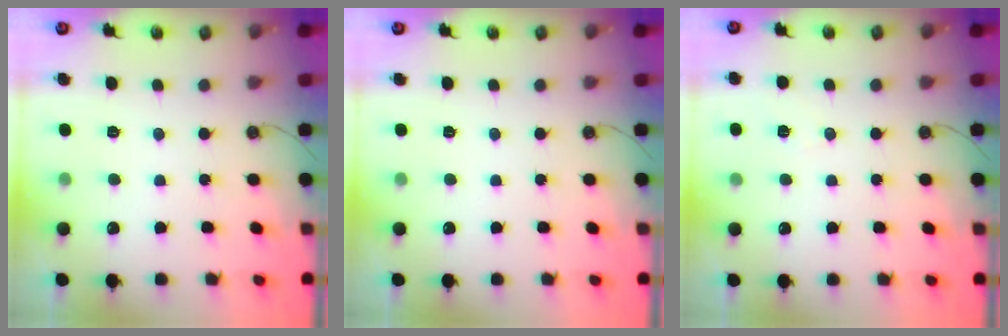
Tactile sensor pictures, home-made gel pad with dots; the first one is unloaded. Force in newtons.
{"total": 0.0}
{"total": 4.1, "press": 3.5, "slide": 2.1}